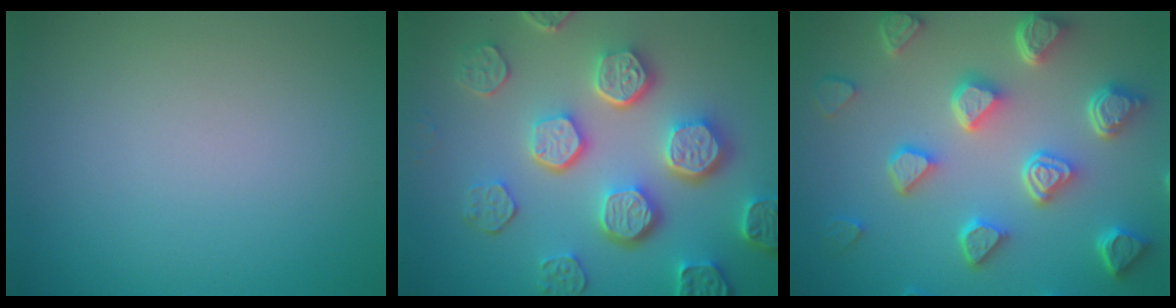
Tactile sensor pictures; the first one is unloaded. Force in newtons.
{"total": 7.6, "press": 5.9, "slide": 4.8}
{"total": 7.3, "press": 5.8, "slide": 4.5}